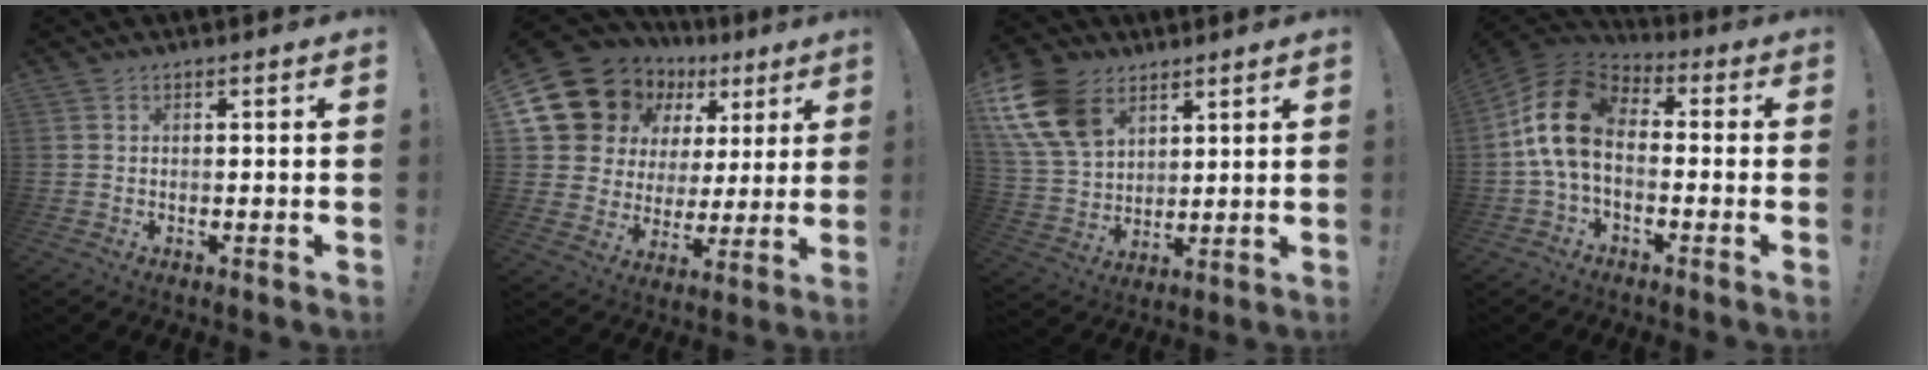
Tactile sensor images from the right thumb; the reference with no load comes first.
{"total": 15.1, "force": [10.5, 9.3, 5.7], "torque": [-0.095, -0.076, 0.209]}
{"total": 16.6, "force": [8.5, 11.3, 8.8], "torque": [-0.178, -0.041, 0.163]}
{"total": 14.7, "force": [0.5, 9.3, 11.3], "torque": [-0.216, 0.018, 0.012]}